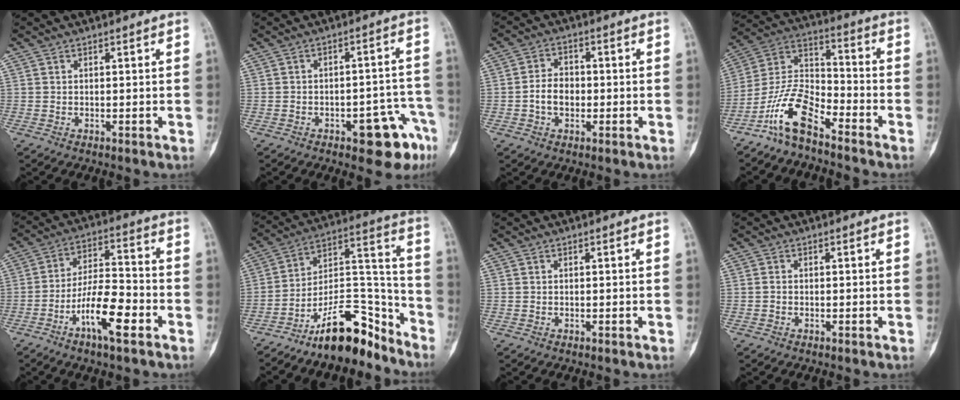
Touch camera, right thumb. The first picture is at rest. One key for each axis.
{"total": 10.0, "fx": -5.3, "fy": 4.1, "fz": 7.5, "tx": -0.061, "ty": 0.044, "tz": -0.060}
{"total": 5.3, "fx": -1.0, "fy": 3.9, "fz": 3.4, "tx": -0.044, "ty": 0.016, "tz": -0.022}
{"total": 11.4, "fx": -8.0, "fy": 4.3, "fz": 7.0, "tx": -0.141, "ty": 0.075, "tz": -0.165}
{"total": 12.3, "fx": -5.8, "fy": 3.9, "fz": 10.2, "tx": -0.181, "ty": 0.037, "tz": -0.104}
{"total": 16.6, "fx": -12.5, "fy": 6.2, "fz": 8.9, "tx": -0.110, "ty": 0.126, "tz": -0.211}
{"total": 0.0}
{"total": 0.6, "fx": -0.2, "fy": 0.5, "fz": 0.3, "tx": -0.006, "ty": 0.001, "tz": -0.006}